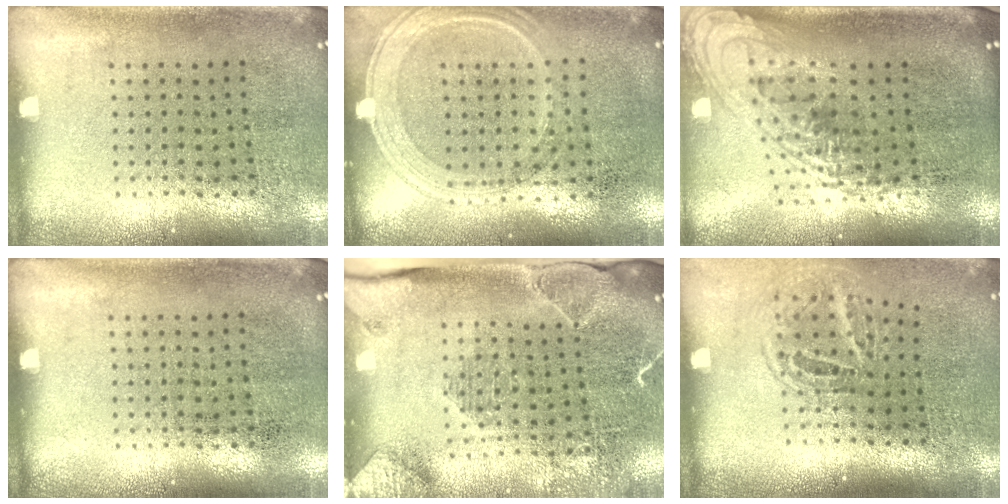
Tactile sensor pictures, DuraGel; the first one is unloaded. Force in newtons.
{"total": 1.2, "press": 1.2, "slide": 0.4}
{"total": 2.2, "press": 1.6, "slide": 1.4}
{"total": 0.0}
{"total": 2.0, "press": 2.0, "slide": 0.2}
{"total": 1.6, "press": 1.0, "slide": 1.2}